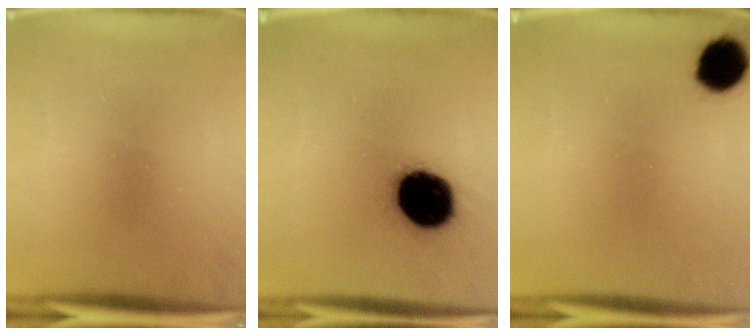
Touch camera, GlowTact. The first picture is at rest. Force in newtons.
{"total": 19.6}
{"total": 9.2}